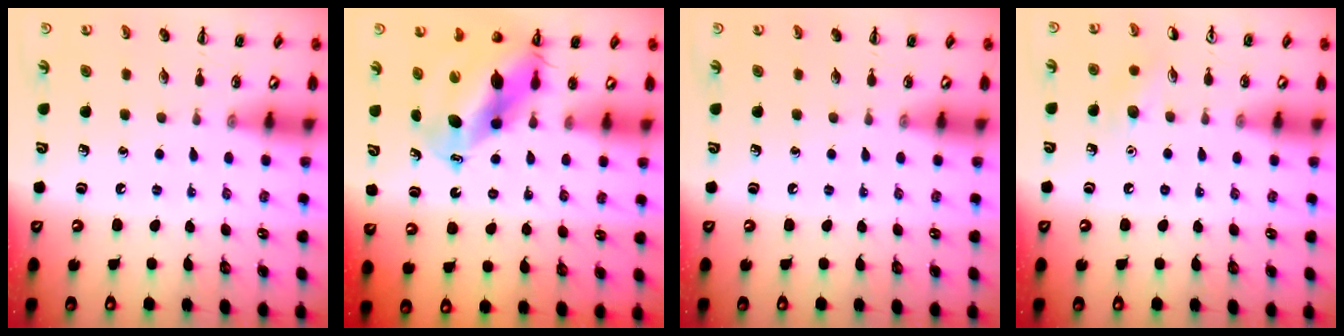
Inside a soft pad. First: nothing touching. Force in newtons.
{"total": 11.5, "press": 10.9, "slide": 3.6}
{"total": 0.0}
{"total": 6.7, "press": 6.4, "slide": 2.1}